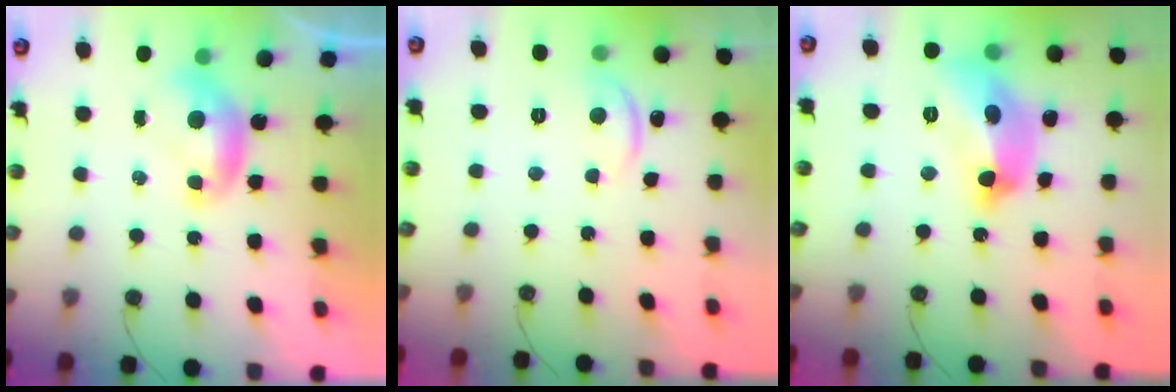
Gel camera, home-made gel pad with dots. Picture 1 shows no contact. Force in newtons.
{"total": 3.0, "press": 3.0, "slide": 0.5}
{"total": 13.0, "press": 13.0, "slide": 0.6}